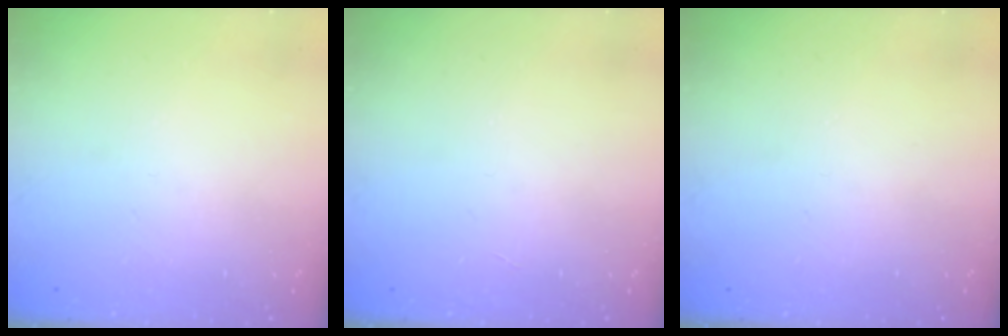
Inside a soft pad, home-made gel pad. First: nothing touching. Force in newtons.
{"total": 0.0}
{"total": 0.0}